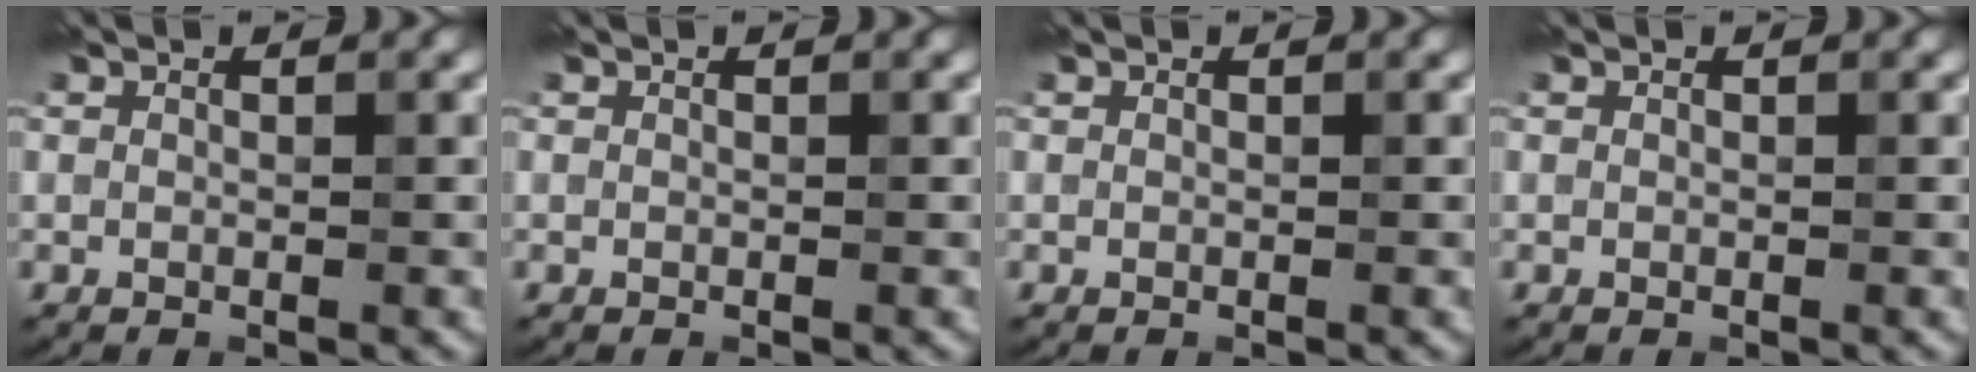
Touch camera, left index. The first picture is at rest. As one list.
[{"total": 0.0}, {"total": 0.0}, {"total": 0.0}]